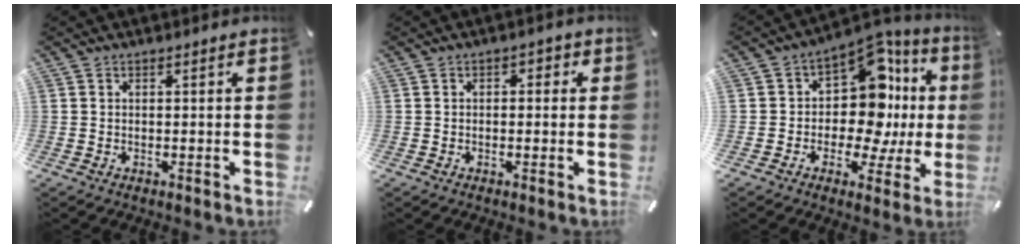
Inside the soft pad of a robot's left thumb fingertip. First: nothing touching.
{"total": 1.5, "force": [-0.6, 1.0, 0.9], "torque": [-0.017, 0.007, -0.013]}
{"total": 14.0, "force": [3.2, 8.4, 10.8], "torque": [-0.163, -0.048, 0.049]}